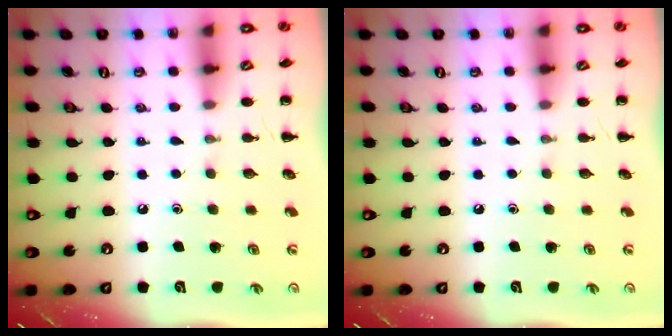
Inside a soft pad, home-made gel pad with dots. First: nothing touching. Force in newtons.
{"total": 0.0}